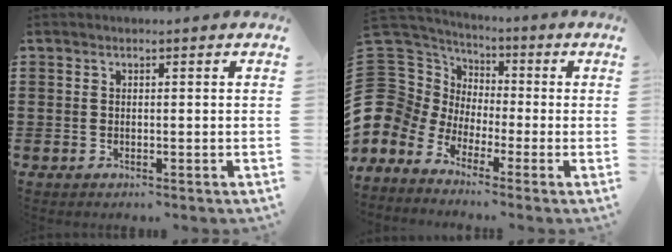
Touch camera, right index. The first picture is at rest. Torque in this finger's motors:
{"motor_torque": [-1.38, 0.77, -1.05, -0.21]}